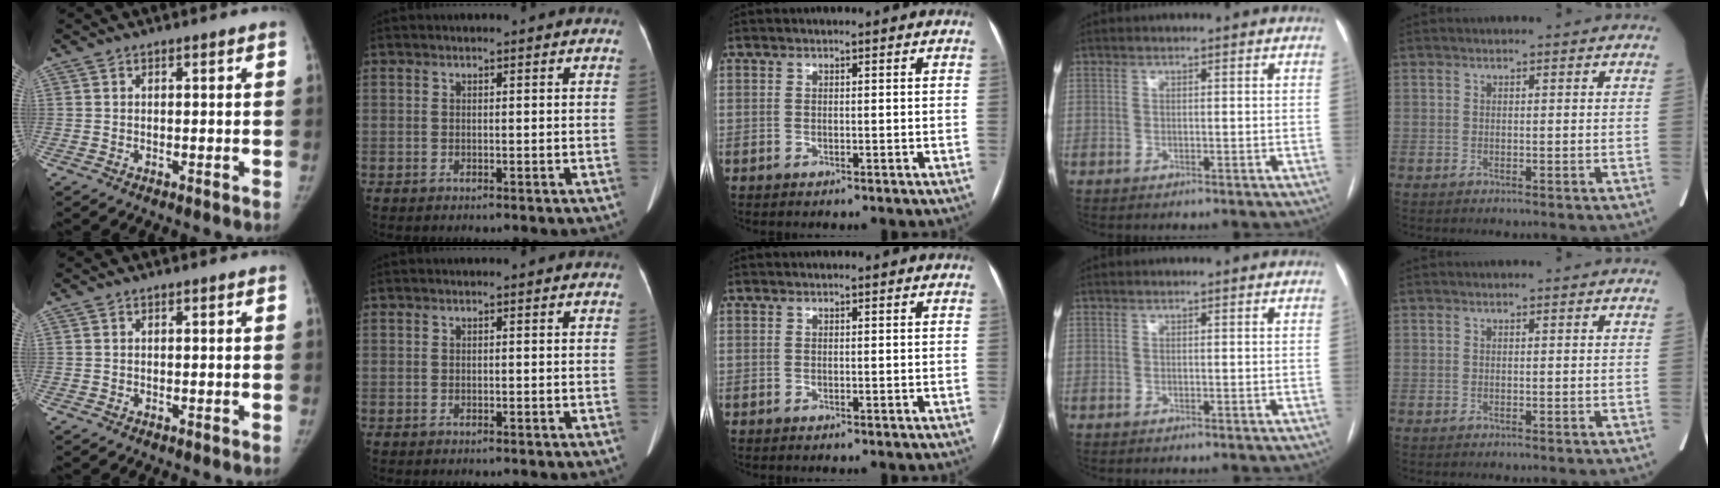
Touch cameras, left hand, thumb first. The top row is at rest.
{}